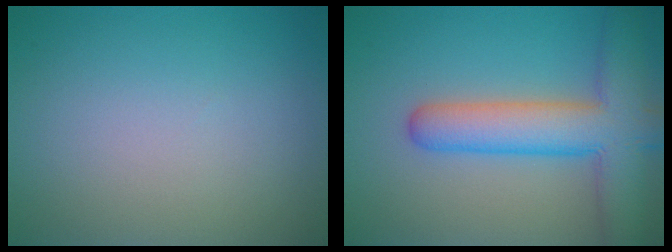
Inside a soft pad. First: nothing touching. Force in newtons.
{"total": 8.0, "press": 8.0, "slide": 0.5}